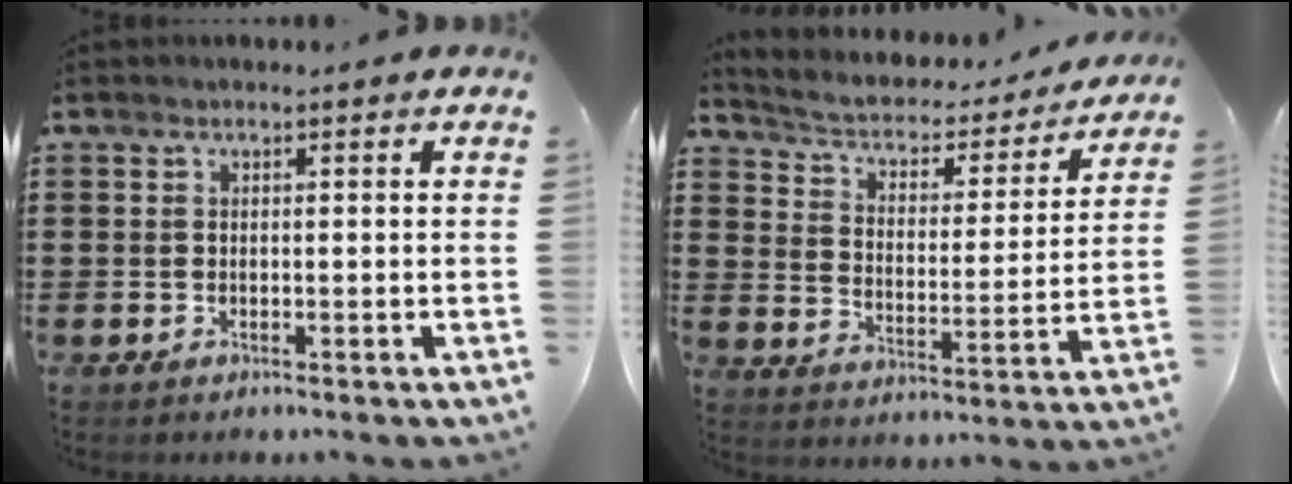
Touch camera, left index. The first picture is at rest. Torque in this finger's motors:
{"motor_torque": [1.10, -1.04, 0.12, 0.03]}